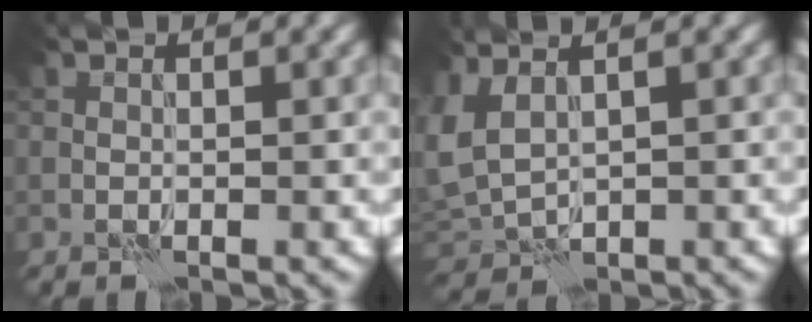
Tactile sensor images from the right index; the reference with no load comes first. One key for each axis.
{"total": 3.1, "fx": 0.8, "fy": 1.7, "fz": 2.4, "tx": -0.071, "ty": 0.007, "tz": 0.018}